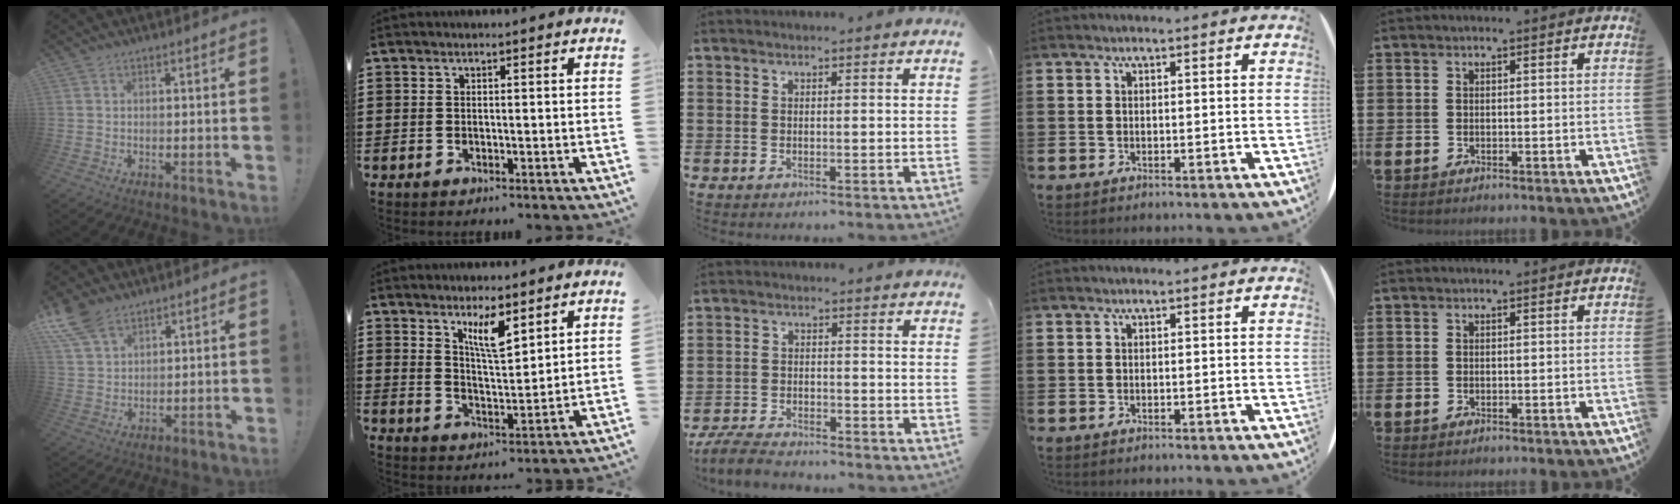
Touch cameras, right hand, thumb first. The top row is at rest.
{"thumb": {"total": 8.8, "force": [6.1, 4.6, 4.4], "torque": [-0.083, -0.025, 0.121]}, "index": {"total": 6.2, "force": [4.0, 1.5, 4.5], "torque": [-0.082, -0.008, 0.066]}, "middle": {"total": 4.8, "force": [-4.6, 0.7, 1.3], "torque": [-0.034, 0.000, -0.093]}}